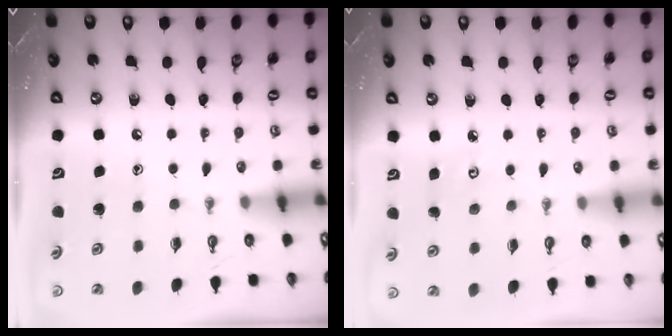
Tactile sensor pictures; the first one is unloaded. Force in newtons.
{"total": 4.4, "press": 4.4, "slide": 0.4}